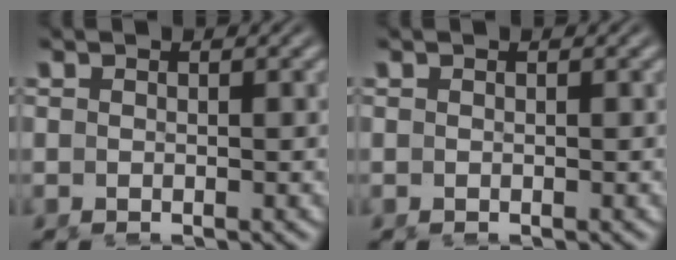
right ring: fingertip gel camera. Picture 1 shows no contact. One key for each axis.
{"total": 0.0}